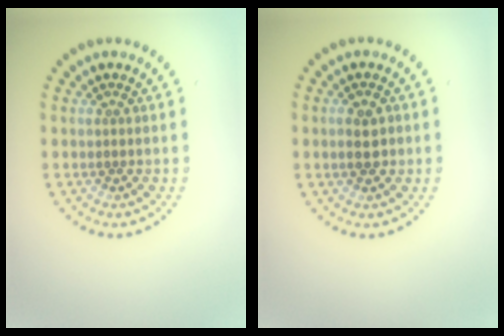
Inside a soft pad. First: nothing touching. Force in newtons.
{"total": 2.2, "press": 2.2, "slide": 0.2}